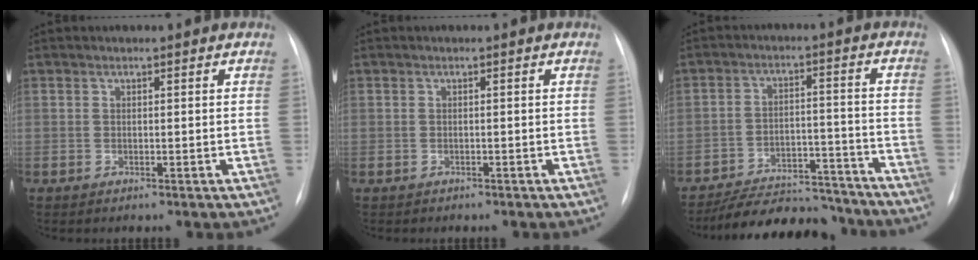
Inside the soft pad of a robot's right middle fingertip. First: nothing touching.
{"total": 0.9, "force": [-0.7, 0.5, 0.2], "torque": [-0.009, 0.002, -0.008]}
{"total": 15.4, "force": [-14.2, 4.5, 4.1], "torque": [-0.052, 0.026, -0.200]}